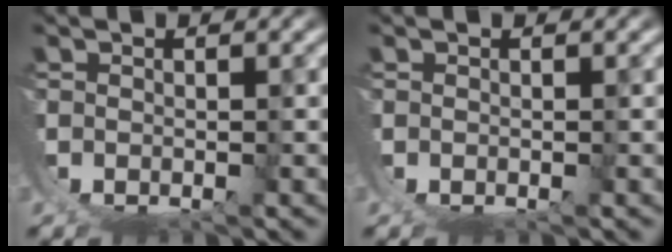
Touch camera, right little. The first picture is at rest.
{"total": 0.0}